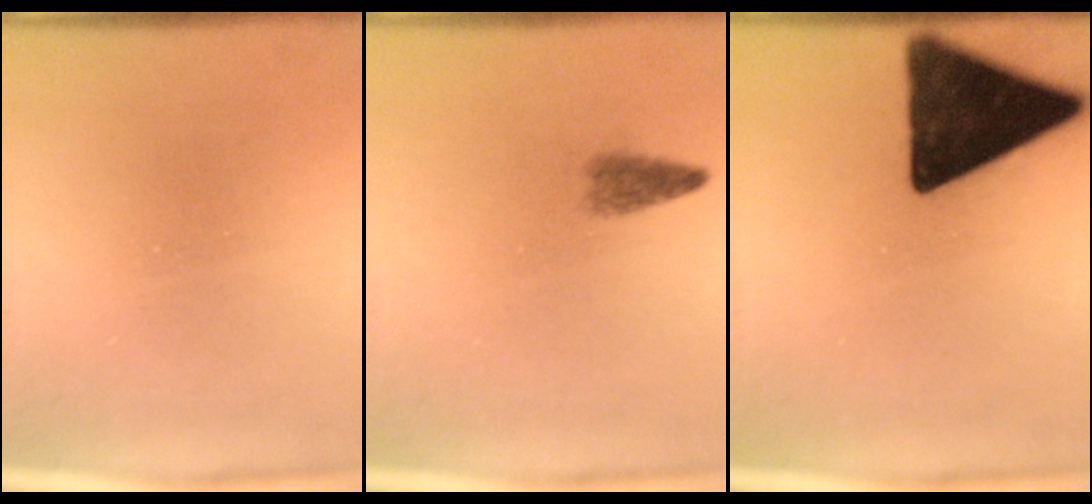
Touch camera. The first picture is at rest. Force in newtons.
{"total": 2.2}
{"total": 15.4}